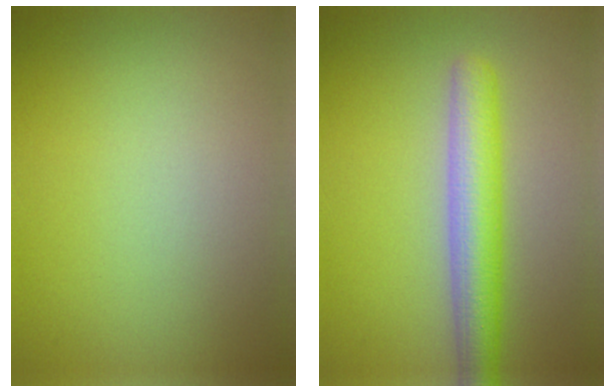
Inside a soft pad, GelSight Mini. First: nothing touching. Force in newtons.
{"total": 5.1, "press": 5.1, "slide": 0.1}